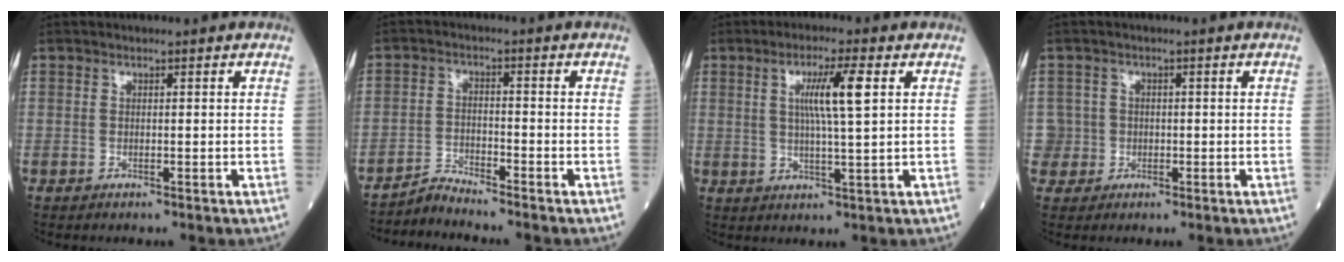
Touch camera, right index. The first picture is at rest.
{"total": 3.2, "force": [-3.1, -0.7, -0.5], "torque": [0.007, -0.018, -0.060]}
{"total": 6.7, "force": [1.8, -0.2, 6.4], "torque": [-0.117, 0.001, 0.033]}
{"total": 2.7, "force": [-0.4, 2.6, -0.6], "torque": [0.023, 0.009, -0.011]}